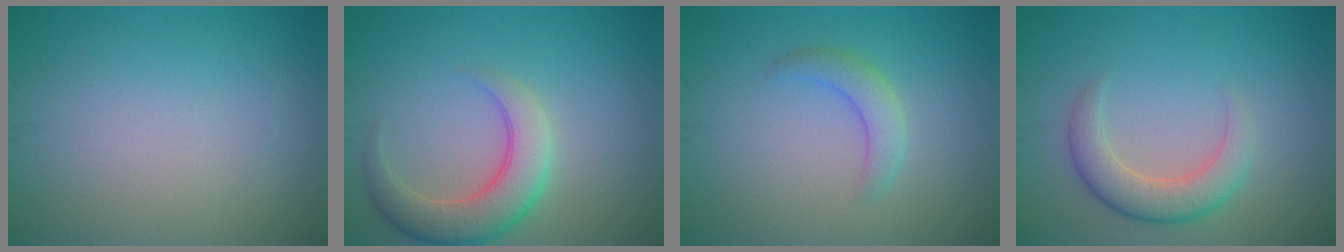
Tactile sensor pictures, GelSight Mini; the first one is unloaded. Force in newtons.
{"total": 4.9, "press": 4.9, "slide": 0.5}
{"total": 2.3, "press": 2.3, "slide": 0.2}
{"total": 3.8, "press": 3.8, "slide": 0.4}